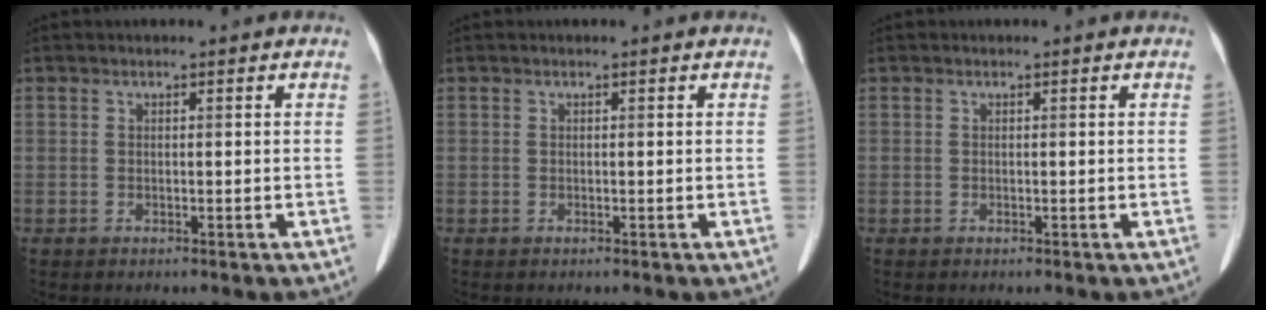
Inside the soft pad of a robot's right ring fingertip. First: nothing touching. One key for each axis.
{"total": 0.0}
{"total": 0.0}